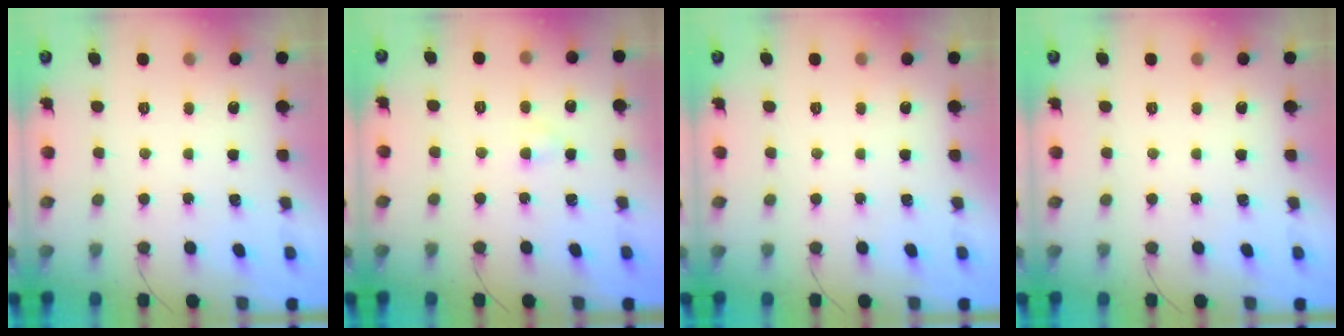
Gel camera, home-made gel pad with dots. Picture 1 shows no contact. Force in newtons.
{"total": 2.7, "press": 2.4, "slide": 1.1}
{"total": 0.0}
{"total": 0.0}